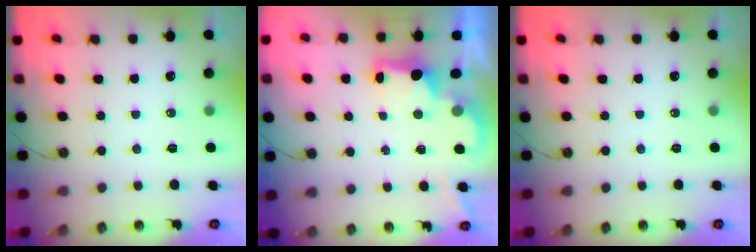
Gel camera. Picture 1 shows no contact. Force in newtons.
{"total": 2.2, "press": 2.1, "slide": 0.8}
{"total": 0.0}